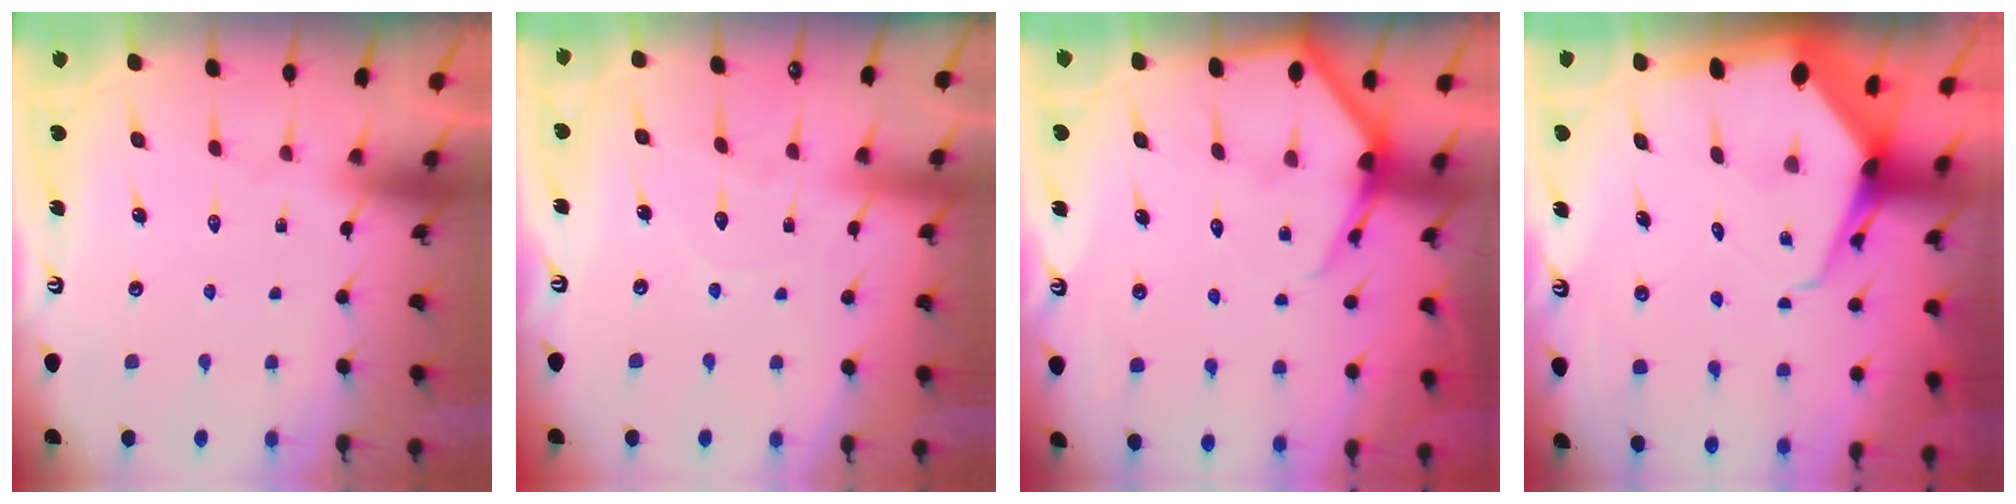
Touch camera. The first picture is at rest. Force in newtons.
{"total": 4.6, "press": 4.6, "slide": 0.2}
{"total": 5.4, "press": 5.3, "slide": 0.6}
{"total": 7.9, "press": 7.9, "slide": 1.0}